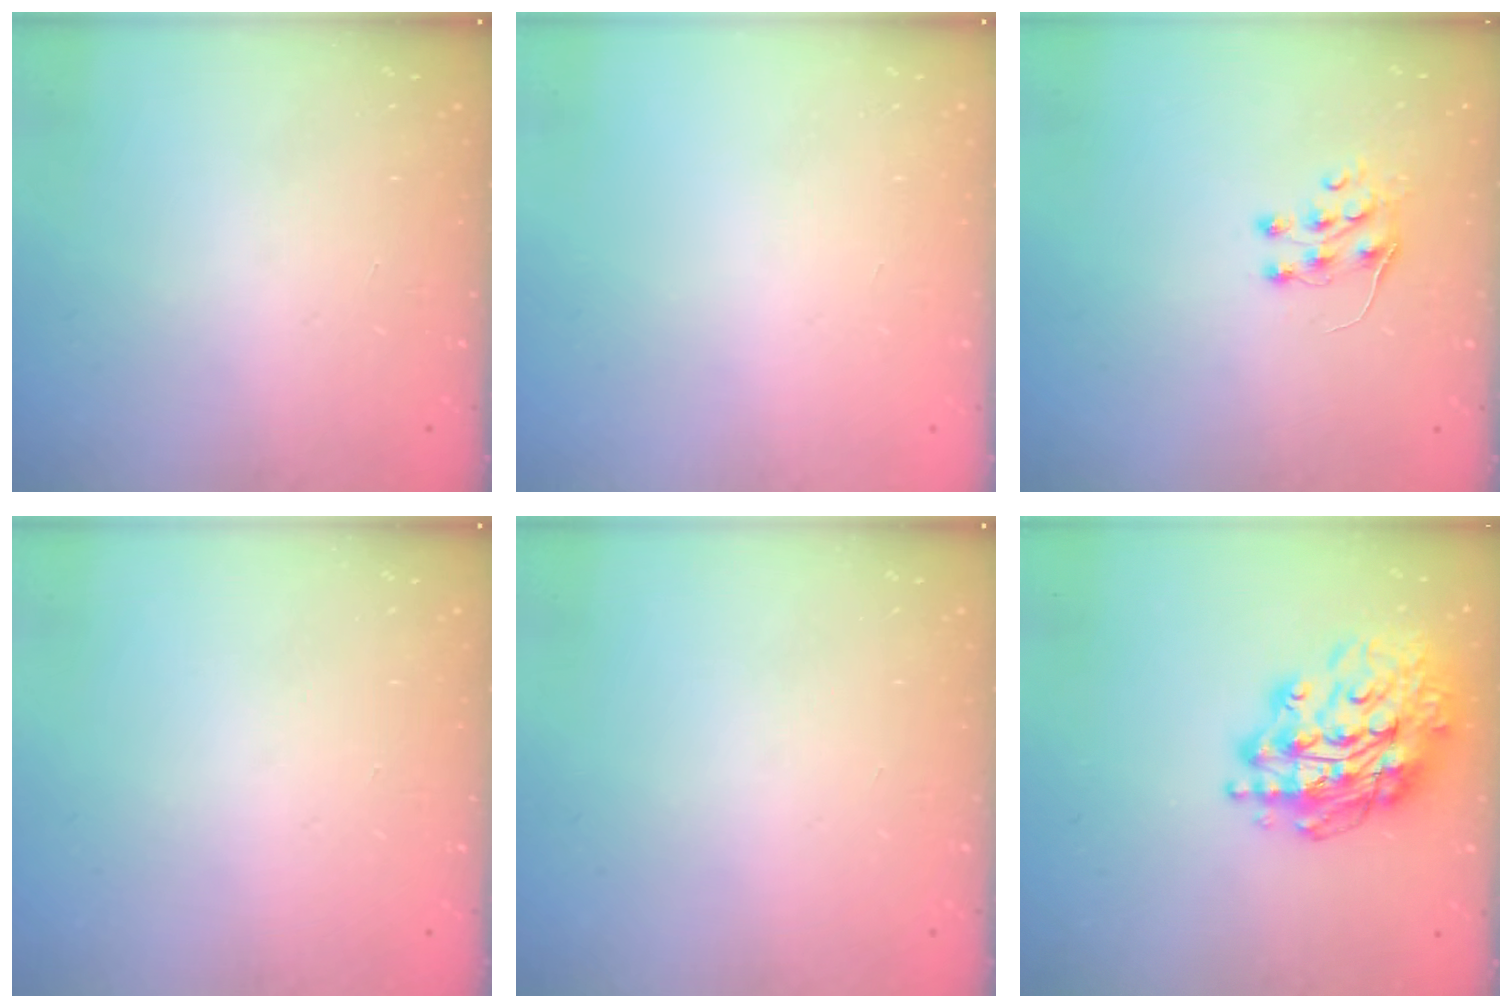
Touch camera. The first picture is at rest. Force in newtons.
{"total": 0.0}
{"total": 6.0, "press": 5.9, "slide": 0.7}
{"total": 0.0}
{"total": 0.0}
{"total": 18.9, "press": 18.8, "slide": 2.2}